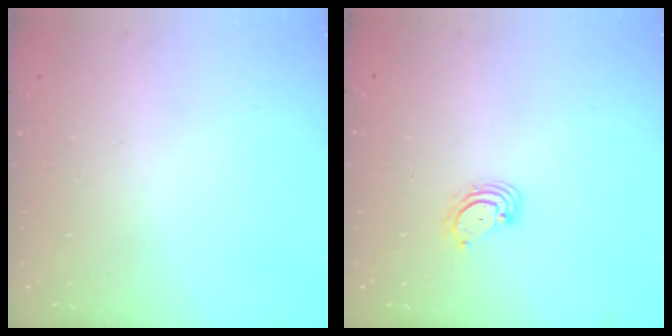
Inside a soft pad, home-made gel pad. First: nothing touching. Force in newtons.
{"total": 2.9, "press": 2.9, "slide": 0.4}